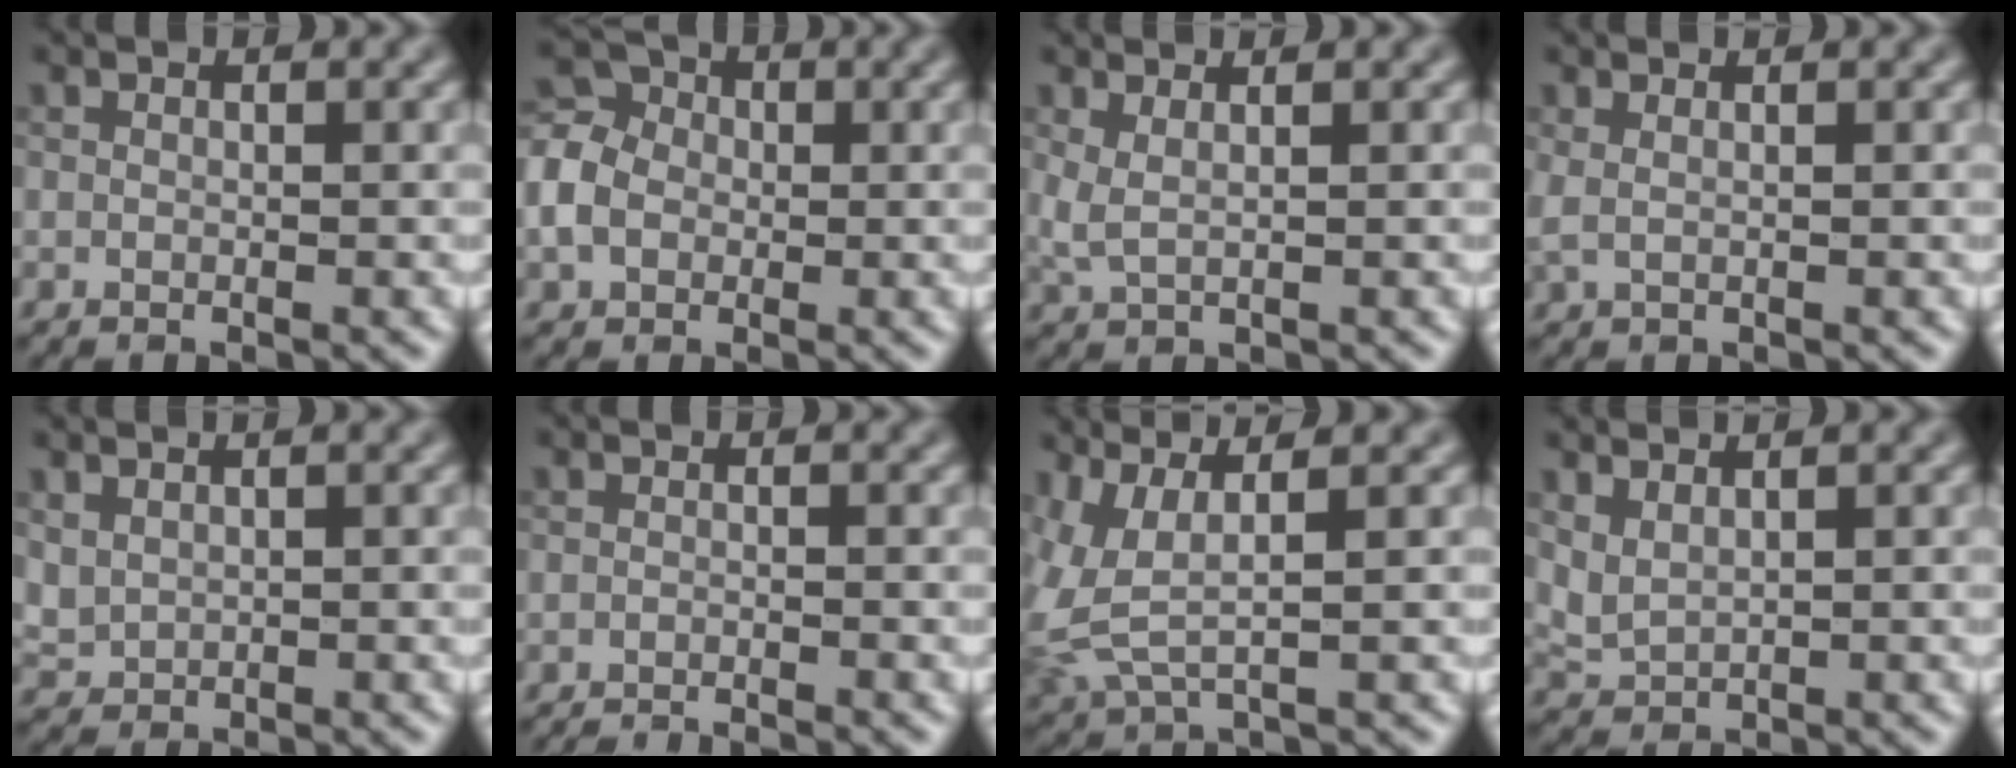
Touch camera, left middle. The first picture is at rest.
{"total": 4.5, "force": [-0.7, 3.7, 2.4], "torque": [-0.058, 0.007, -0.023]}
{"total": 1.7, "force": [0.9, 0.6, 1.3], "torque": [-0.025, -0.003, 0.016]}
{"total": 1.4, "force": [0.7, 0.6, 1.1], "torque": [-0.018, -0.001, 0.005]}
{"total": 1.3, "force": [0.9, 0.9, 0.4], "torque": [-0.012, -0.002, 0.024]}
{"total": 2.6, "force": [-2.4, 0.3, 0.9], "torque": [-0.011, -0.008, -0.042]}
{"total": 4.7, "force": [1.5, 1.8, 4.1], "torque": [-0.122, -0.003, 0.037]}
{"total": 1.8, "force": [1.4, 0.6, 0.9], "torque": [-0.026, 0.000, 0.035]}